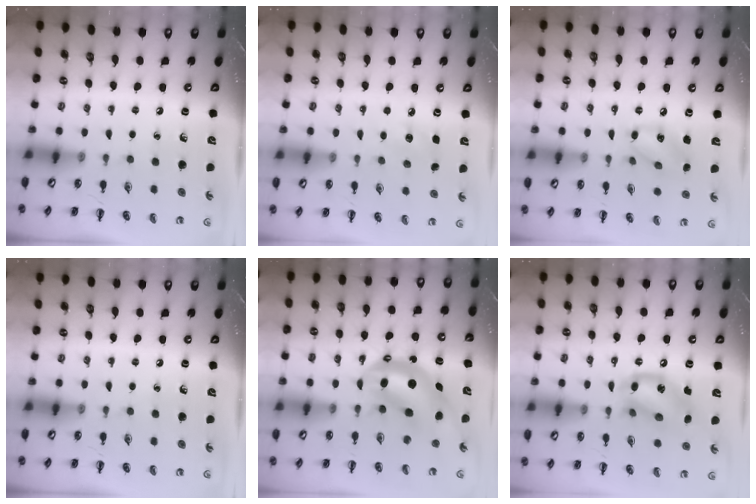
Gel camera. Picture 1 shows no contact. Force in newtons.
{"total": 5.3, "press": 5.1, "slide": 1.5}
{"total": 8.3, "press": 8.3, "slide": 0.4}
{"total": 0.0}
{"total": 7.0, "press": 6.8, "slide": 1.7}
{"total": 14.4, "press": 14.1, "slide": 2.5}